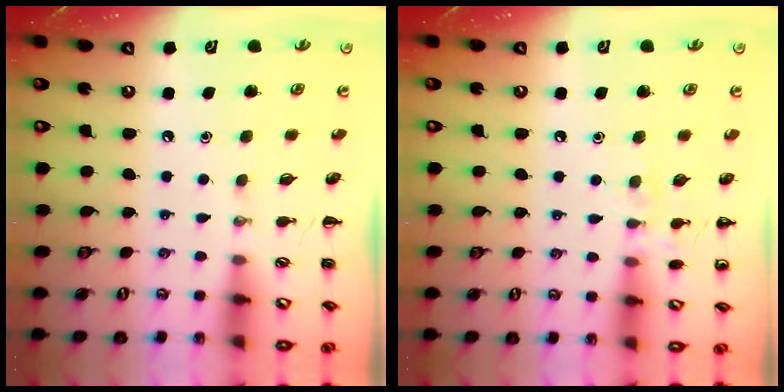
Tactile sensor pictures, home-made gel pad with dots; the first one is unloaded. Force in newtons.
{"total": 5.9, "press": 5.7, "slide": 1.7}